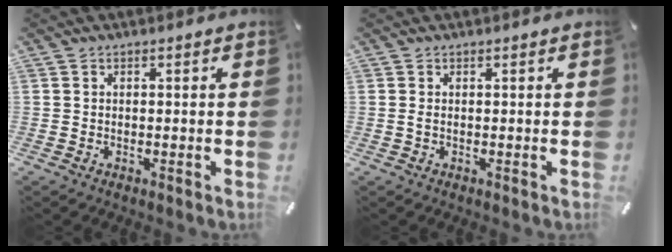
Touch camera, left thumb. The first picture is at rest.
{"total": 0.7, "force": [0.0, 0.1, 0.7], "torque": [-0.014, -0.001, 0.000]}